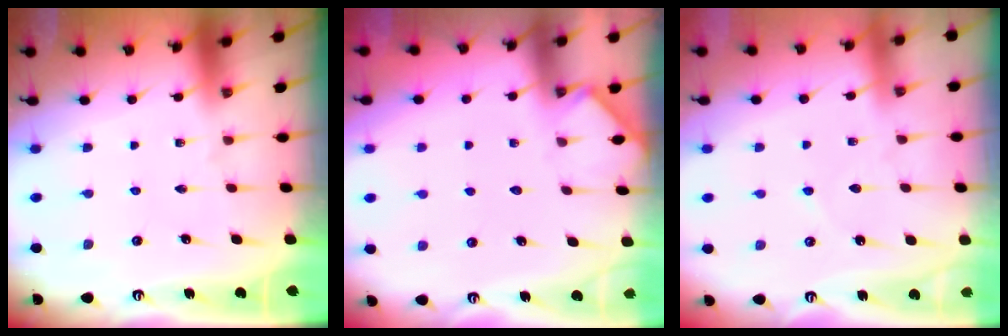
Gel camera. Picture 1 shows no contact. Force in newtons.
{"total": 3.1, "press": 3.1, "slide": 0.4}
{"total": 2.4, "press": 2.4, "slide": 0.4}